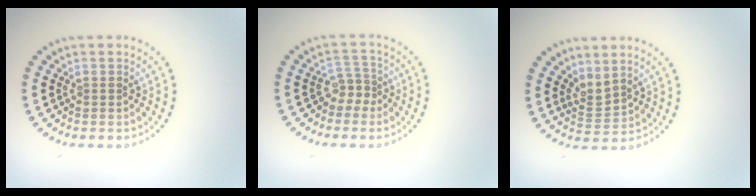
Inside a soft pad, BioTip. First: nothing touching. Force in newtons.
{"total": 1.8, "press": 1.3, "slide": 1.3}
{"total": 2.1, "press": 1.5, "slide": 1.5}